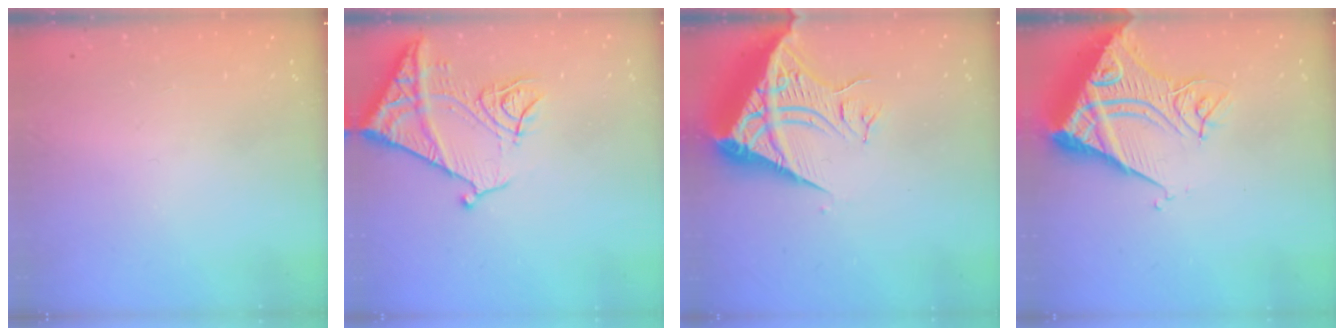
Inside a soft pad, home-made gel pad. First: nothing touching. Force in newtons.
{"total": 15.7, "press": 15.6, "slide": 1.7}
{"total": 14.7, "press": 14.6, "slide": 1.5}
{"total": 16.3, "press": 16.2, "slide": 1.9}